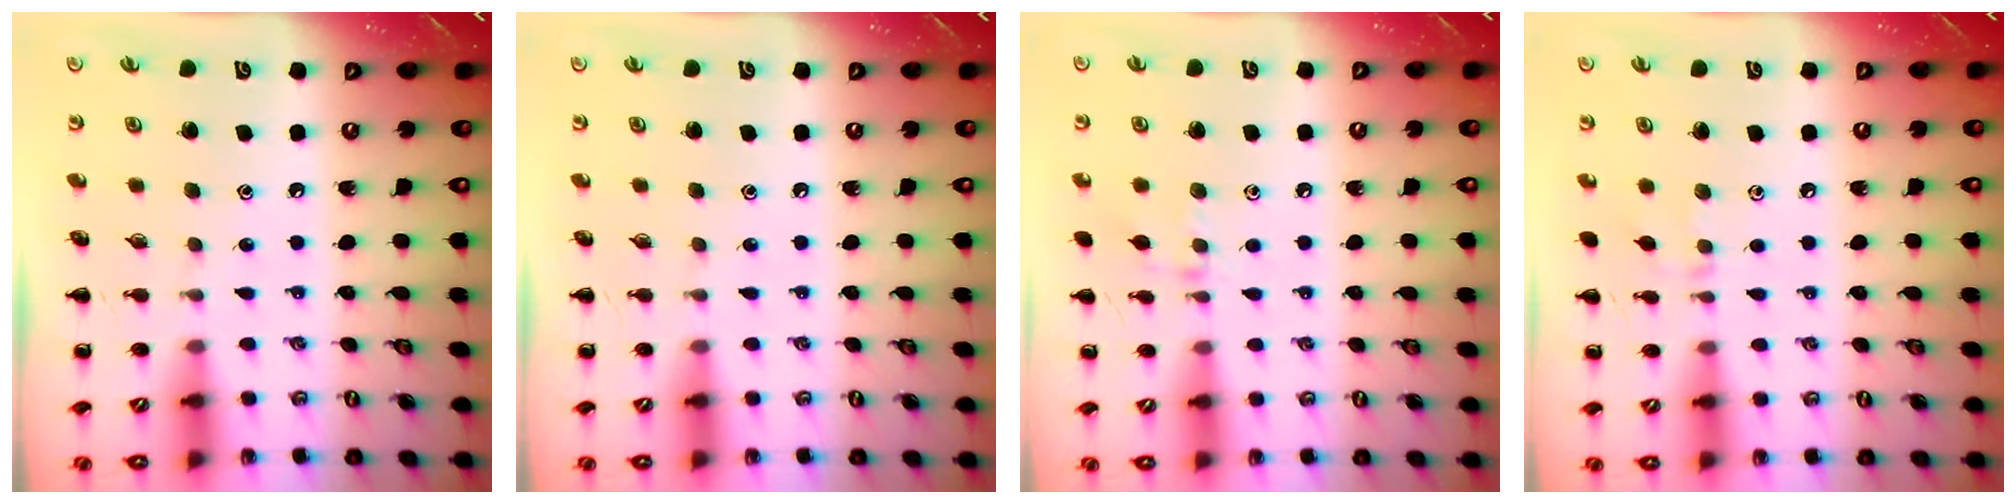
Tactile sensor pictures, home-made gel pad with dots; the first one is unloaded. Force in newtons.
{"total": 0.0}
{"total": 7.0, "press": 6.7, "slide": 1.9}
{"total": 5.1, "press": 4.8, "slide": 1.6}